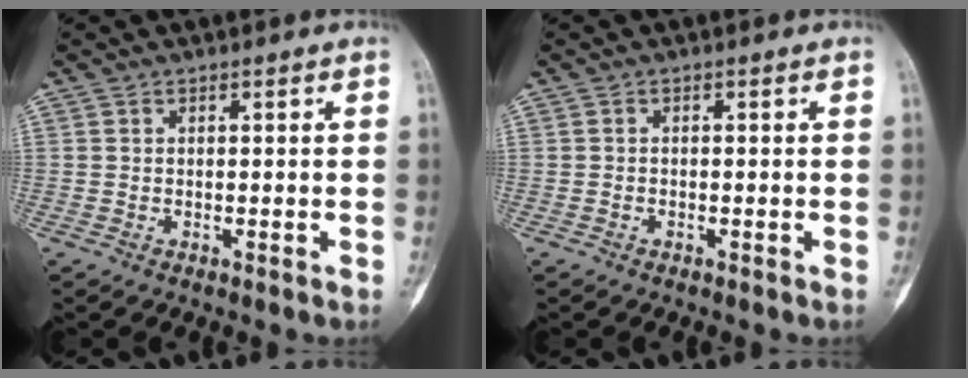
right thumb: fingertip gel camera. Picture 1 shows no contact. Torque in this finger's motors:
{"motor_torque": [0.11, 0.48, -0.13, -0.22, -0.09]}